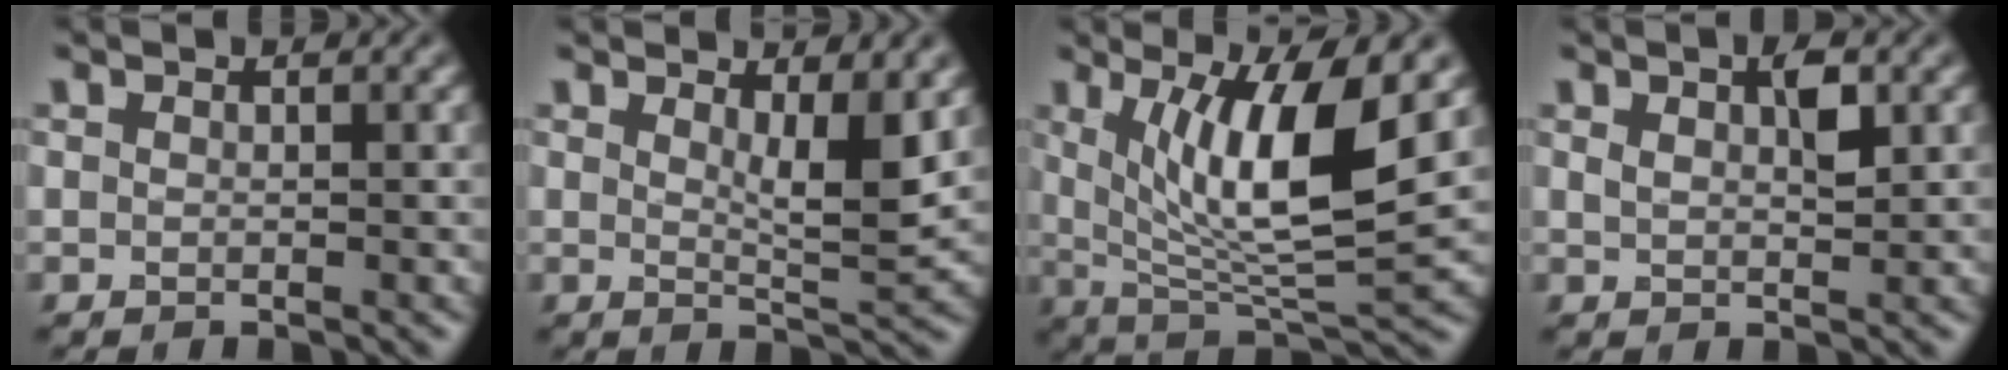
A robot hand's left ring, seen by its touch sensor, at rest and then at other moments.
{"total": 3.6, "force": [1.4, 0.8, 3.2], "torque": [-0.050, -0.013, 0.025]}
{"total": 9.7, "force": [2.4, 2.4, 9.1], "torque": [-0.150, -0.015, 0.048]}
{"total": 2.4, "force": [1.0, 0.9, 2.0], "torque": [-0.036, 0.002, 0.019]}